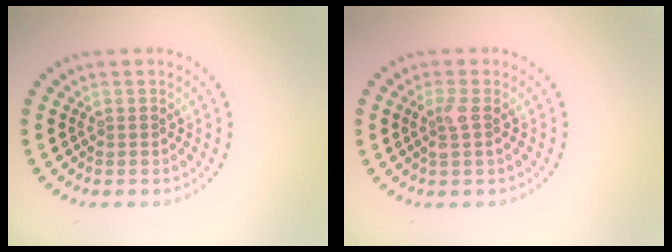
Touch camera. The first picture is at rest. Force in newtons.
{"total": 1.7, "press": 1.4, "slide": 0.9}